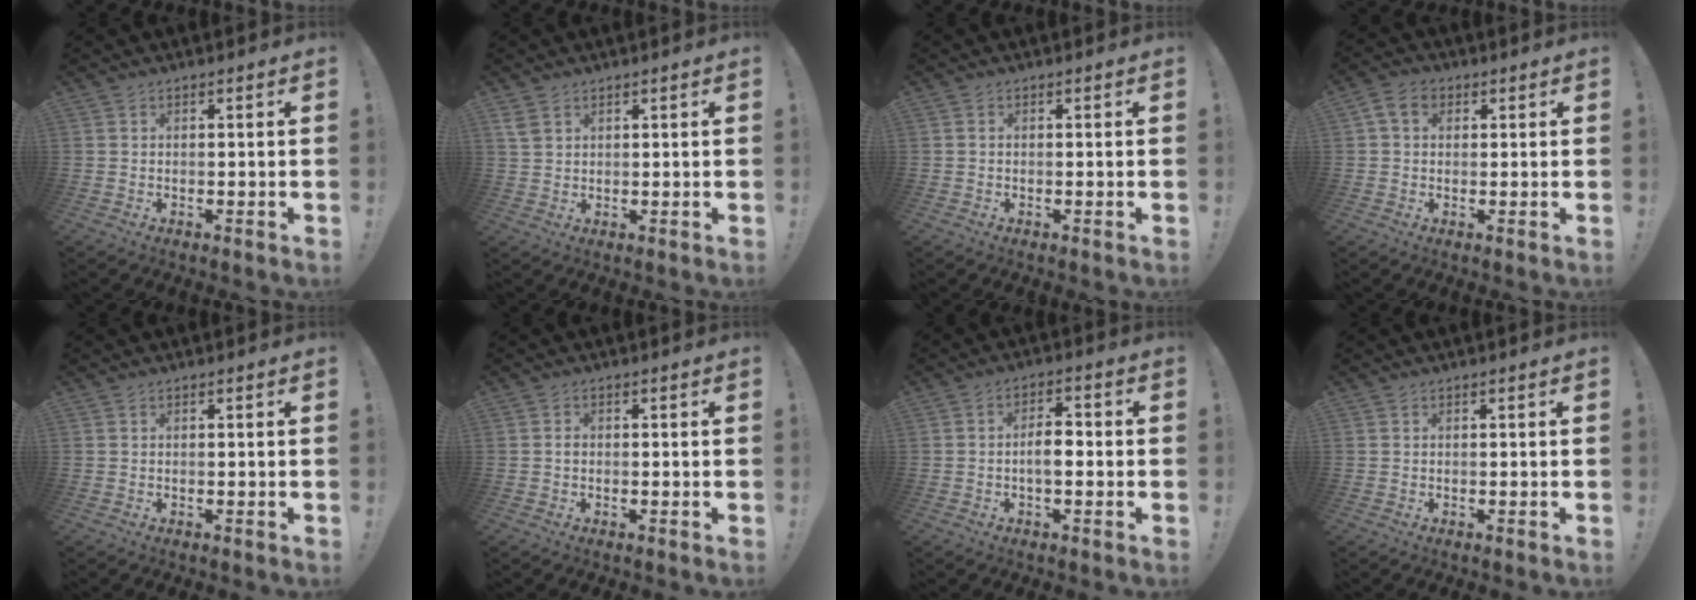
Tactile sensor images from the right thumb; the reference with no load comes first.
{"total": 3.4, "force": [2.2, 2.0, 1.7], "torque": [-0.023, -0.009, 0.042]}
{"total": 0.0}
{"total": 5.8, "force": [1.9, 4.2, 3.5], "torque": [-0.065, 0.002, 0.036]}
{"total": 0.0}
{"total": 0.7, "force": [-0.3, 0.5, 0.3], "torque": [-0.010, 0.005, -0.004]}
{"total": 6.0, "force": [-1.1, 2.8, 5.1], "torque": [-0.083, 0.008, -0.025]}
{"total": 0.0}